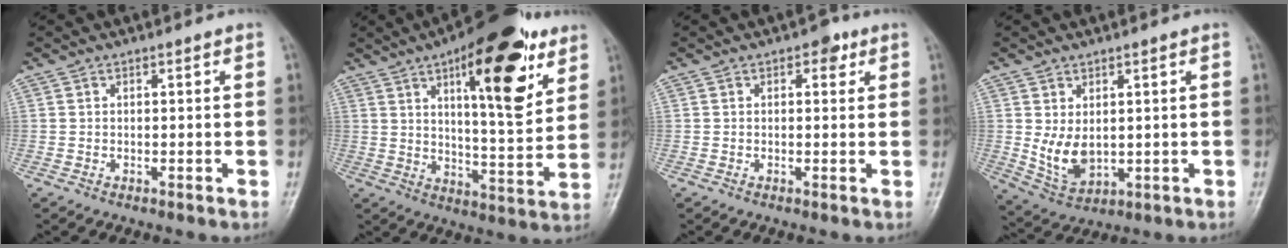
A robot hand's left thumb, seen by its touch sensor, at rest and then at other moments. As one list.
[{"total": 21.1, "force": [10.1, 7.3, 17.0], "torque": [-0.209, -0.038, 0.146]}, {"total": 2.6, "force": [1.2, 1.7, 1.6], "torque": [-0.001, 0.001, 0.010]}, {"total": 6.9, "force": [0.7, 4.6, 5.1], "torque": [-0.082, -0.016, 0.032]}]